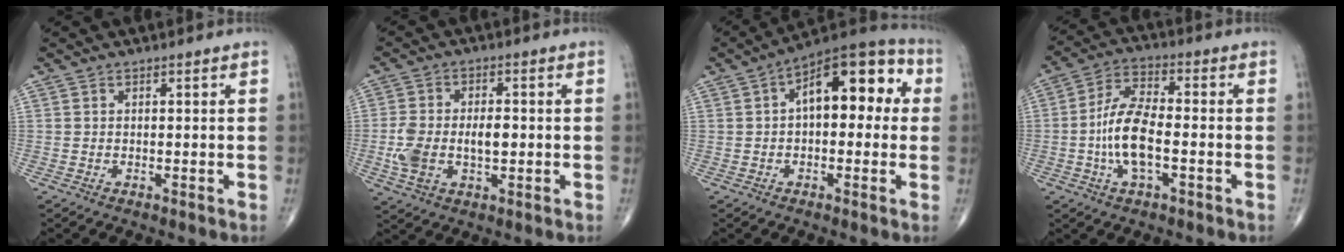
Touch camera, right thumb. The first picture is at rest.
{"total": 9.9, "force": [-1.1, 5.7, 8.1], "torque": [-0.162, 0.017, -0.015]}
{"total": 15.5, "force": [2.6, 7.9, 13.0], "torque": [-0.151, 0.042, 0.028]}
{"total": 10.5, "force": [-2.2, 4.4, 9.3], "torque": [-0.189, 0.025, -0.045]}